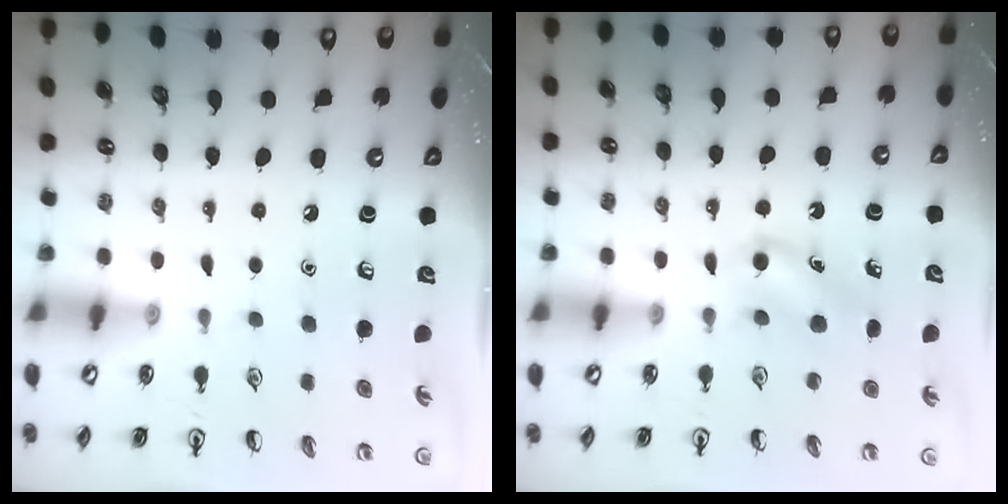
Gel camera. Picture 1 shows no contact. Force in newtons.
{"total": 5.6, "press": 5.3, "slide": 1.7}